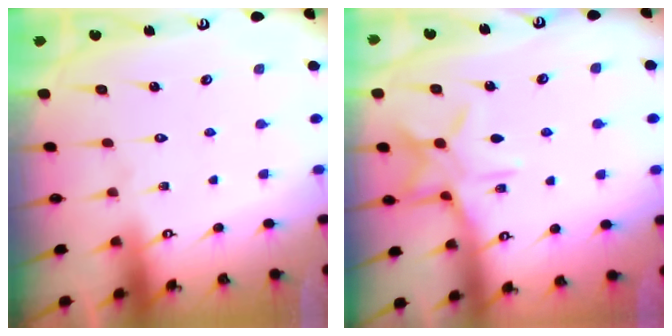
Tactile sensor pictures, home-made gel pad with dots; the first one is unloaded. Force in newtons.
{"total": 10.0, "press": 10.0, "slide": 0.6}